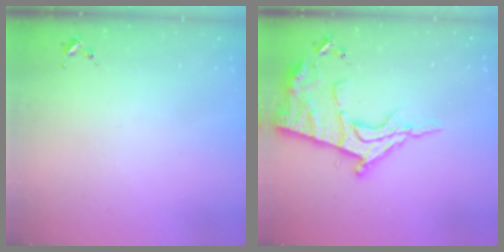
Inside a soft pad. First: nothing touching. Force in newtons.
{"total": 16.7, "press": 16.7, "slide": 1.6}